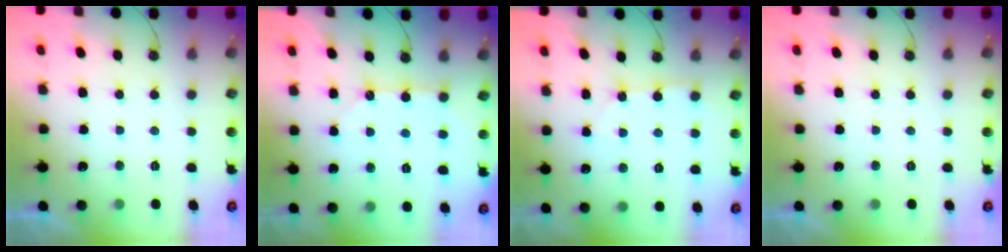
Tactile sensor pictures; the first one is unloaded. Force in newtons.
{"total": 7.0, "press": 7.0, "slide": 0.2}
{"total": 3.8, "press": 3.7, "slide": 0.5}
{"total": 0.0}